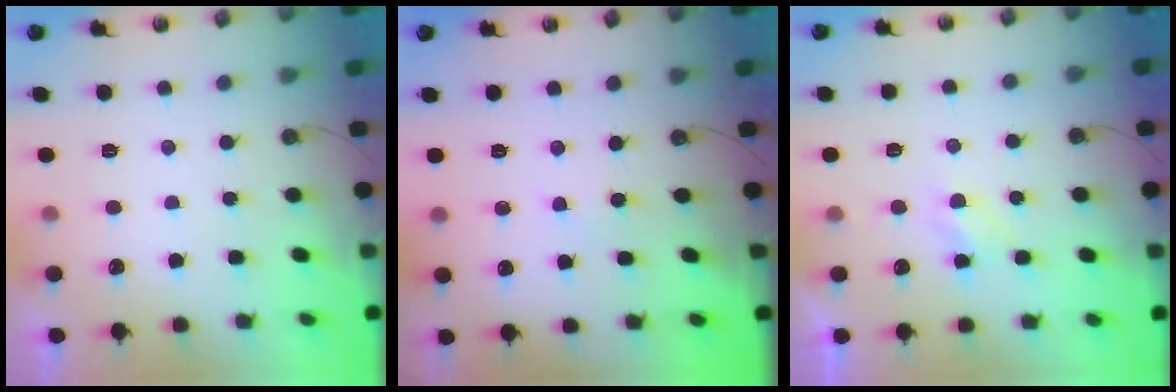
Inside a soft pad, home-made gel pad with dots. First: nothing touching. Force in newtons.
{"total": 2.4, "press": 2.4, "slide": 0.2}
{"total": 3.4, "press": 3.4, "slide": 0.4}